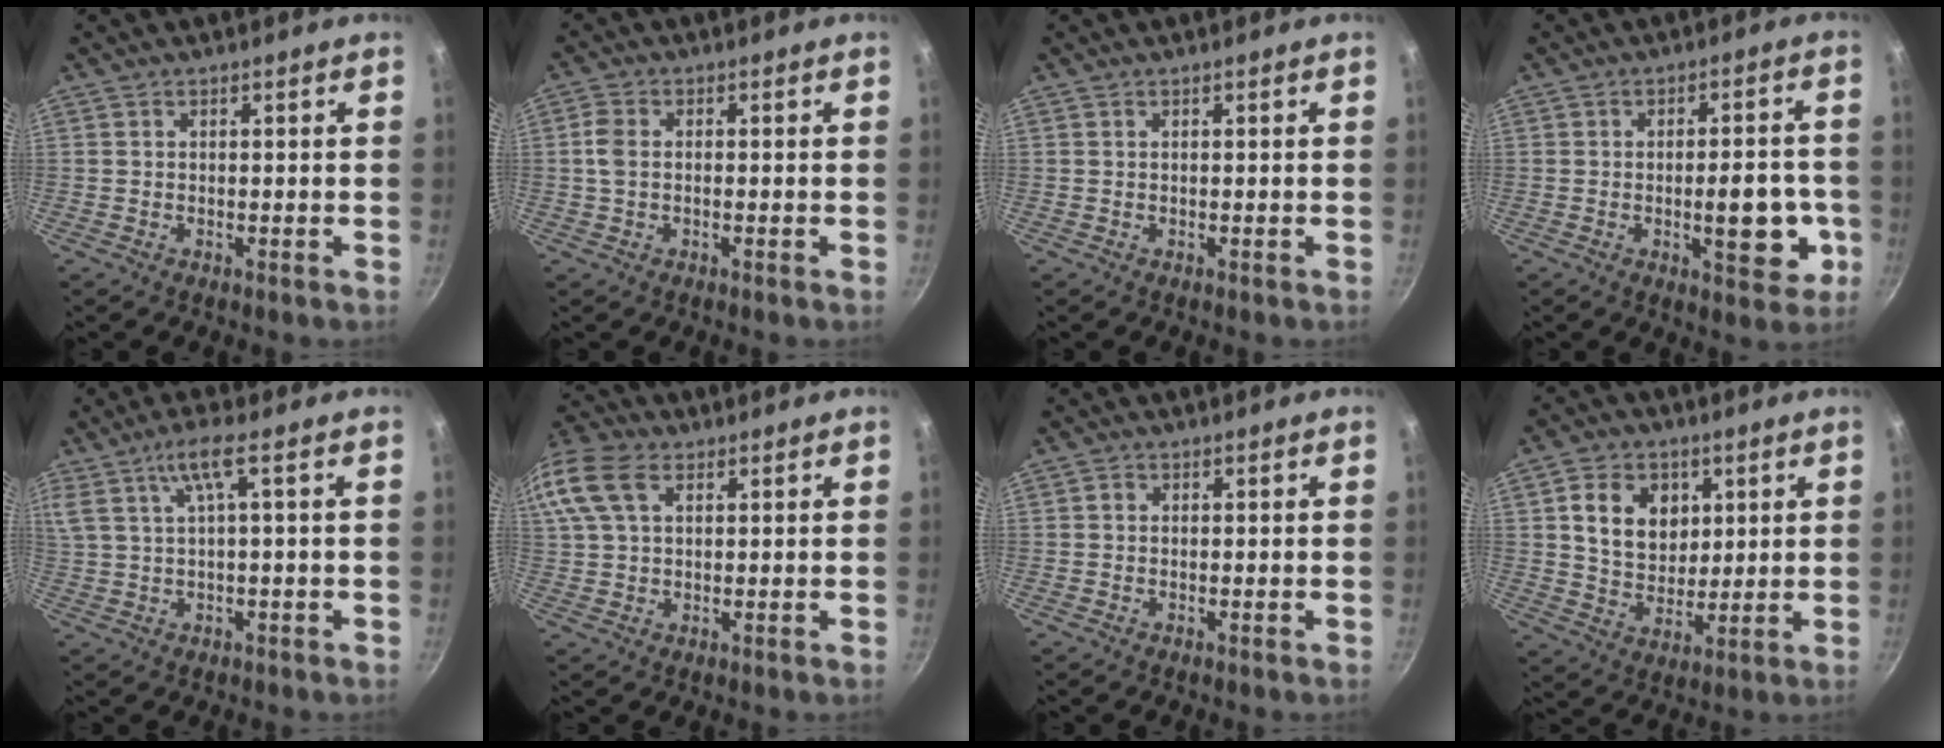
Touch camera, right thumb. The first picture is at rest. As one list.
[{"total": 3.5, "force": [-0.4, 2.2, 2.7], "torque": [-0.061, 0.012, -0.013]}, {"total": 0.0}, {"total": 10.6, "force": [-2.5, 4.6, 9.2], "torque": [-0.094, 0.012, -0.030]}, {"total": 7.0, "force": [2.4, 1.4, 6.5], "torque": [-0.132, 0.008, 0.052]}, {"total": 15.8, "force": [6.0, 10.4, 10.3], "torque": [-0.246, 0.043, 0.108]}, {"total": 0.8, "force": [-0.1, 0.7, 0.4], "torque": [-0.004, 0.005, -0.003]}, {"total": 11.1, "force": [3.2, 8.7, 6.1], "torque": [-0.071, -0.012, 0.056]}]